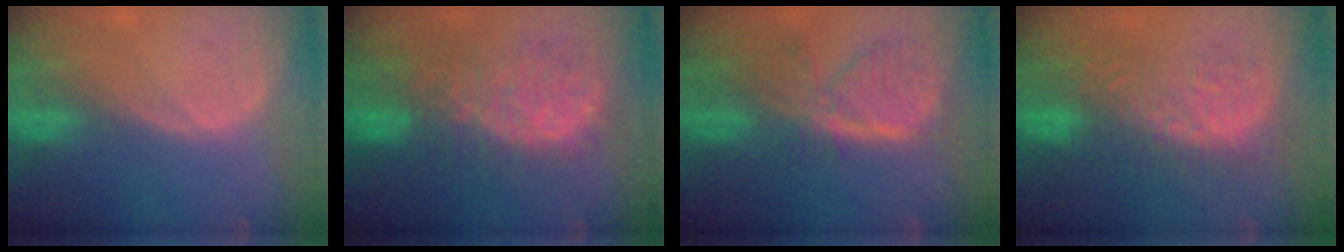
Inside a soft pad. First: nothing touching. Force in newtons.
{"total": 10.3, "press": 9.4, "slide": 4.3}
{"total": 8.2, "press": 7.1, "slide": 4.0}
{"total": 8.6, "press": 8.5, "slide": 1.5}